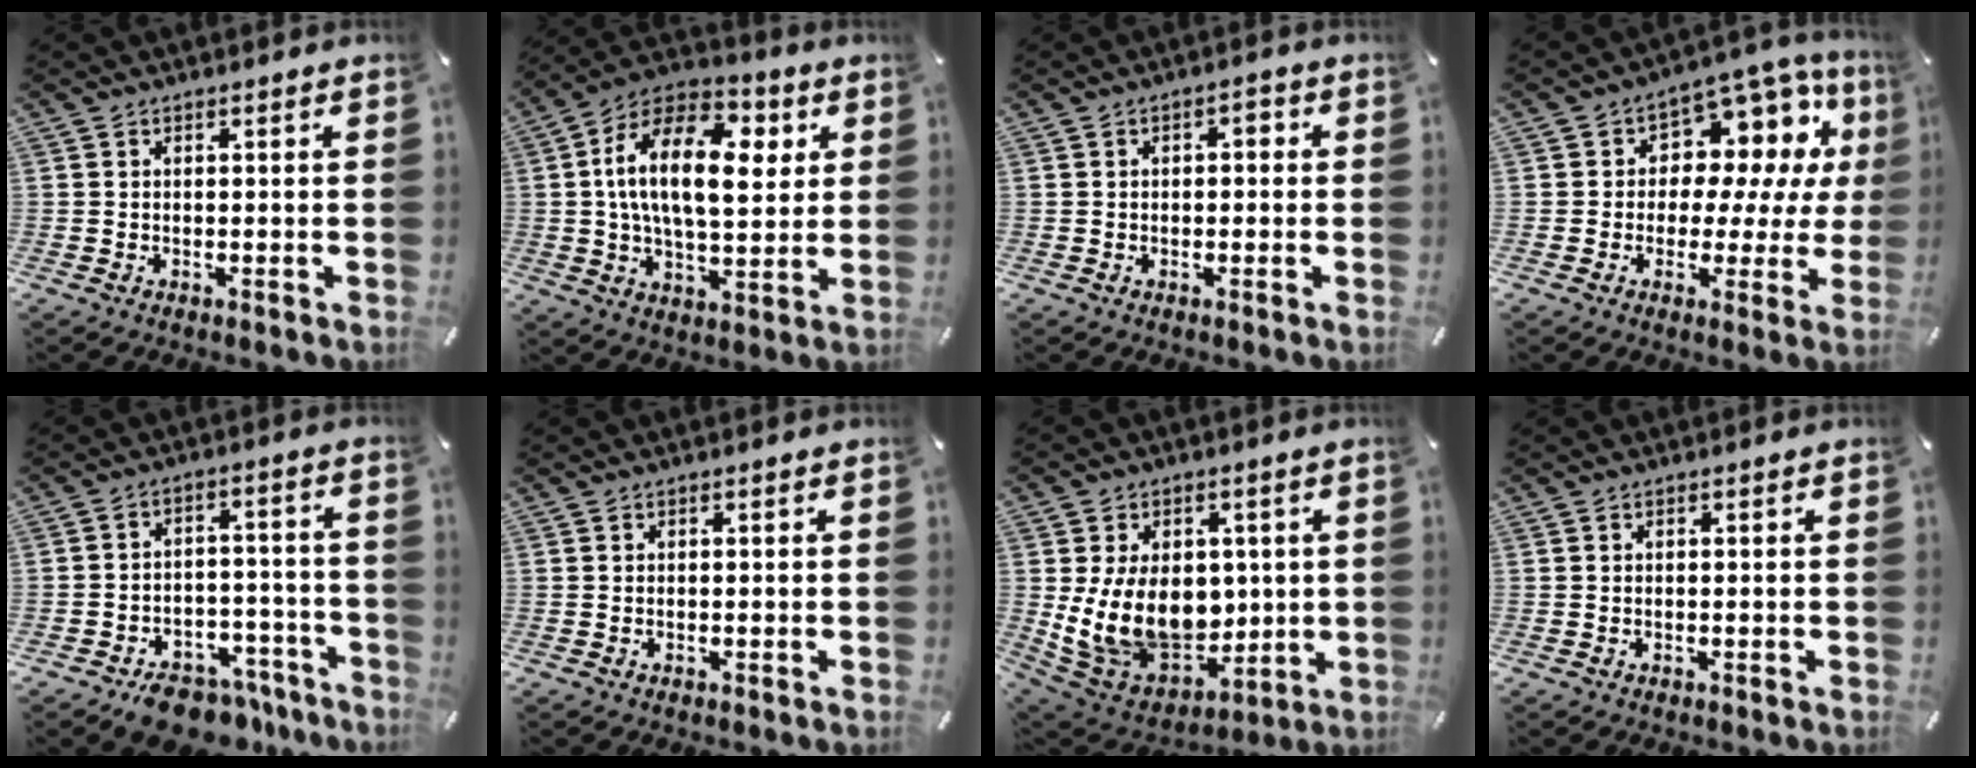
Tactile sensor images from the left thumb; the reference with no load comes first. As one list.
[{"total": 18.9, "force": [4.3, 10.4, 15.1], "torque": [-0.286, 0.001, 0.067]}, {"total": 2.2, "force": [-0.5, 1.4, 1.6], "torque": [-0.022, 0.008, -0.015]}, {"total": 9.8, "force": [3.8, 7.5, 5.0], "torque": [-0.071, -0.039, 0.073]}, {"total": 9.4, "force": [-7.2, 5.0, 3.3], "torque": [-0.026, 0.059, -0.117]}, {"total": 0.0}, {"total": 16.8, "force": [0.9, 12.9, 10.6], "torque": [-0.218, -0.023, 0.028]}, {"total": 0.0}]